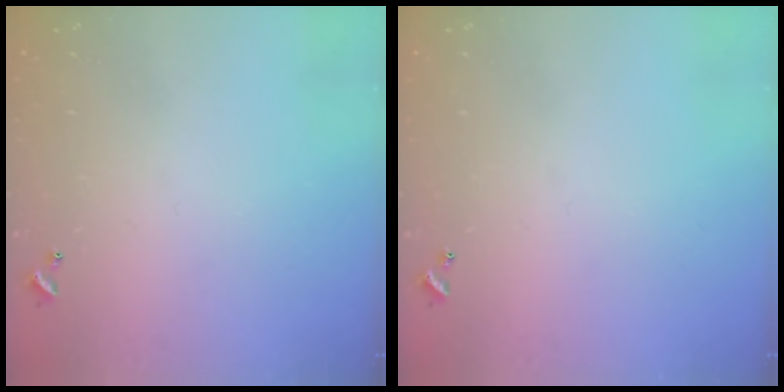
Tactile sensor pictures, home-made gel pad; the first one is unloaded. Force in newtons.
{"total": 0.0}